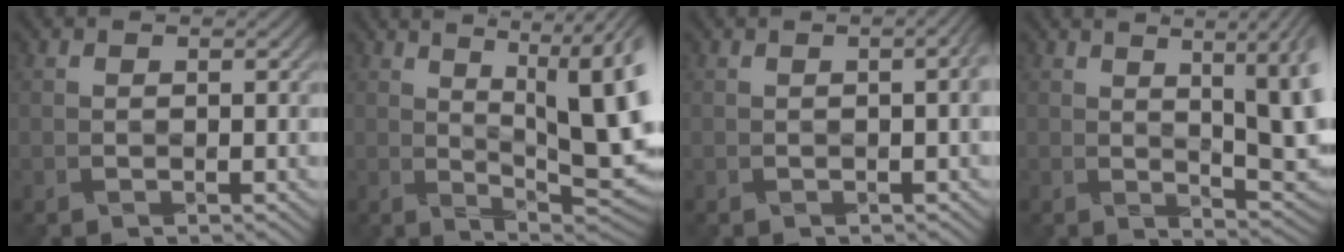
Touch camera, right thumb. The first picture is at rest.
{"total": 16.1, "force": [3.8, 5.7, 14.6], "torque": [-0.189, 0.040, 0.071]}
{"total": 2.6, "force": [0.0, 0.5, 2.6], "torque": [-0.031, 0.010, -0.001]}
{"total": 11.5, "force": [2.7, 3.7, 10.6], "torque": [-0.123, 0.026, 0.040]}